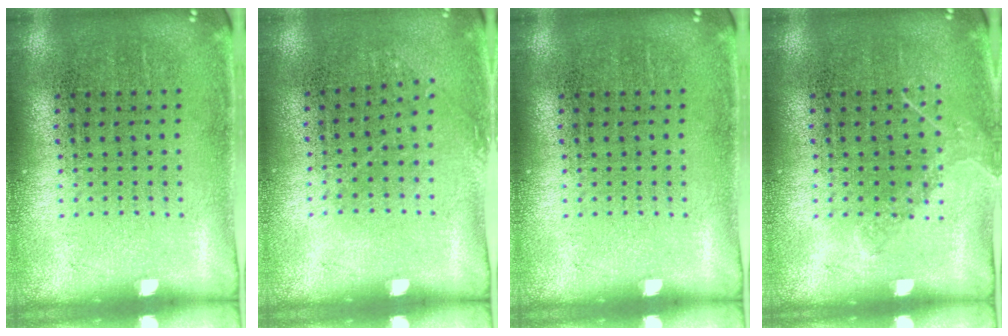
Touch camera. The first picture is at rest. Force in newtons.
{"total": 0.8, "press": 0.6, "slide": 0.6}
{"total": 0.0}
{"total": 0.9, "press": 0.9, "slide": 0.4}